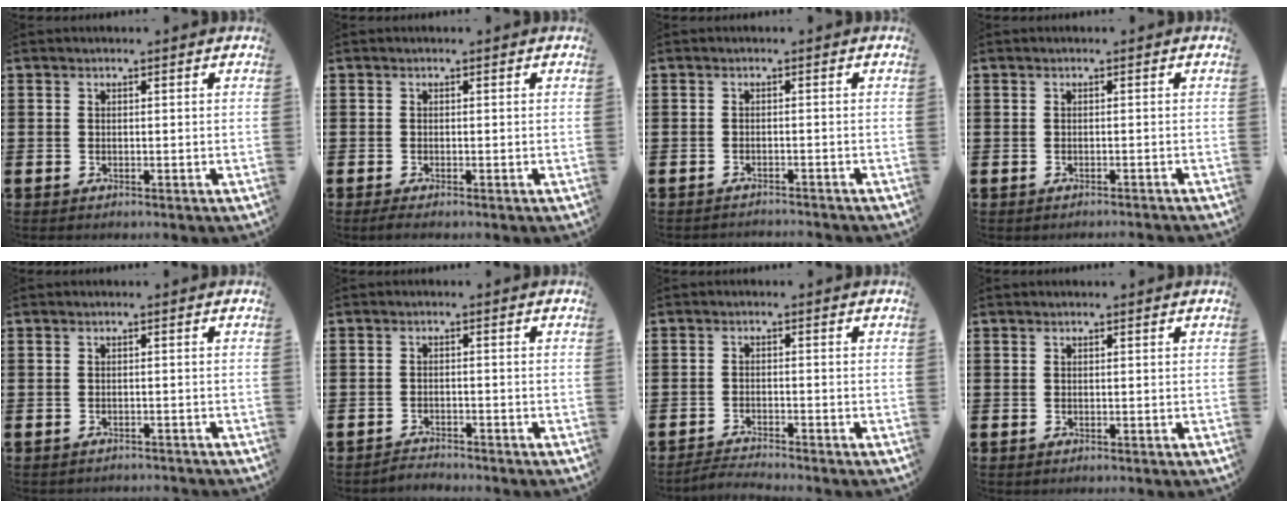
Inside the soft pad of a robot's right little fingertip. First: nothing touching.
{"total": 0.9, "force": [-0.5, 0.1, 0.7], "torque": [-0.012, -0.002, -0.010]}
{"total": 1.2, "force": [-1.2, -0.1, -0.1], "torque": [-0.001, 0.003, -0.024]}
{"total": 0.5, "force": [-0.5, -0.2, 0.0], "torque": [0.000, 0.000, -0.011]}
{"total": 0.7, "force": [-0.7, 0.0, -0.1], "torque": [-0.002, 0.001, -0.015]}
{"total": 1.6, "force": [-1.6, 0.0, -0.2], "torque": [-0.002, 0.005, -0.036]}
{"total": 1.8, "force": [-1.7, -0.1, 0.2], "torque": [-0.005, 0.004, -0.035]}
{"total": 0.0}